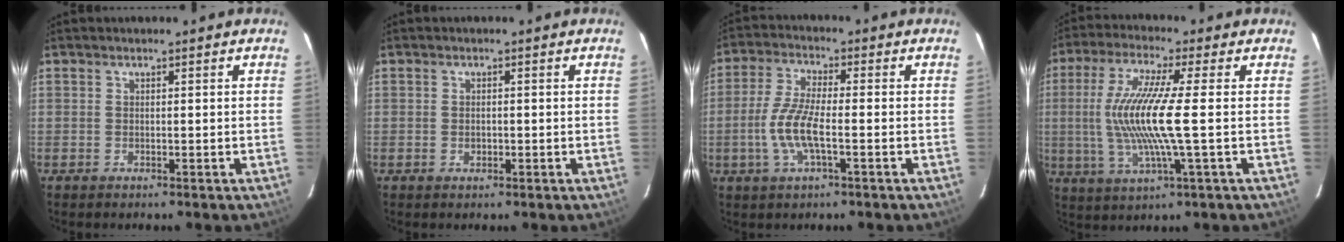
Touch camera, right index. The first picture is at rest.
{"total": 1.2, "force": [-0.3, 0.9, 0.7], "torque": [-0.013, 0.002, -0.005]}
{"total": 8.5, "force": [-2.2, 1.9, 7.9], "torque": [-0.172, -0.001, -0.046]}
{"total": 13.1, "force": [-0.4, 0.2, 13.1], "torque": [-0.260, -0.008, -0.005]}